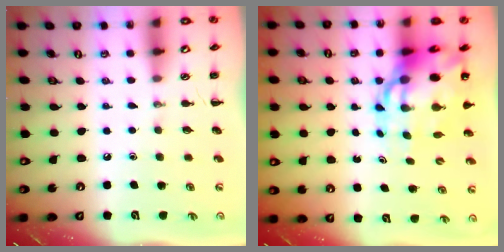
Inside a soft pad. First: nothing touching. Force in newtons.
{"total": 14.4, "press": 13.9, "slide": 4.0}